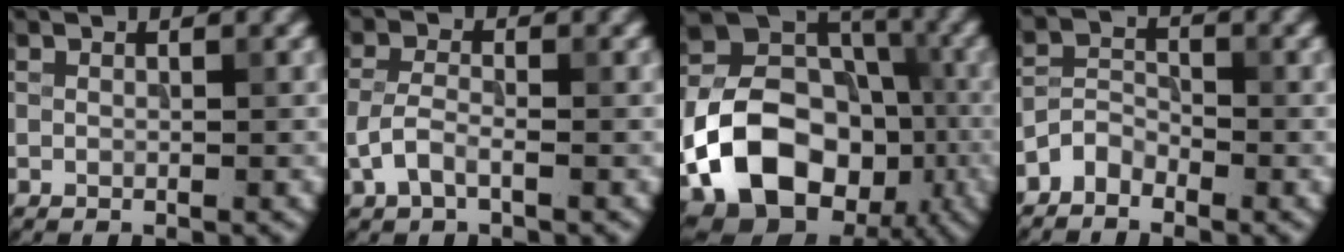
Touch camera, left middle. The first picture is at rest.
{"total": 2.4, "force": [-1.0, 1.1, 1.8], "torque": [-0.043, 0.004, -0.027]}
{"total": 16.5, "force": [-5.2, 12.2, 9.8], "torque": [-0.201, -0.021, -0.084]}
{"total": 2.2, "force": [-1.8, 1.1, 0.7], "torque": [-0.009, 0.010, -0.043]}